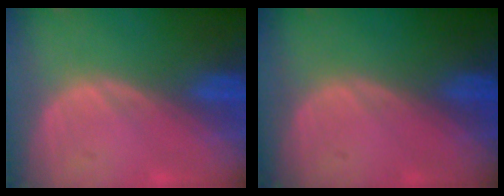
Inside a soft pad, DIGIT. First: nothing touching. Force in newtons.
{"total": 0.0}